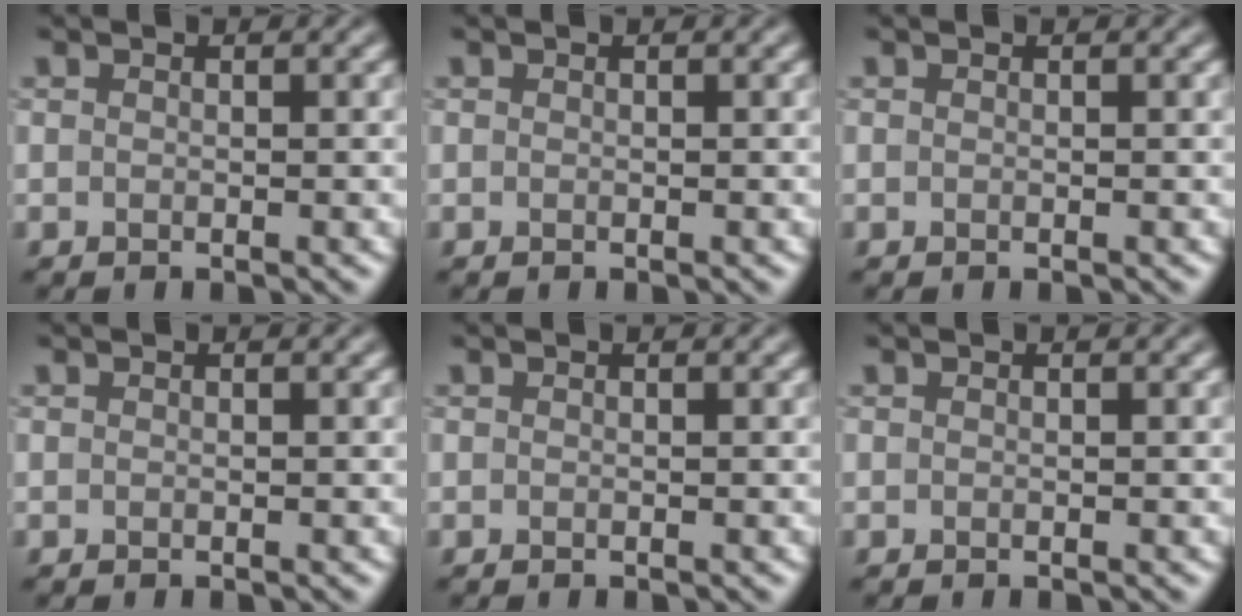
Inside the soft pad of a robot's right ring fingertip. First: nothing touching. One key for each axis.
{"total": 0.0}
{"total": 0.0}
{"total": 0.0}
{"total": 0.0}
{"total": 0.0}